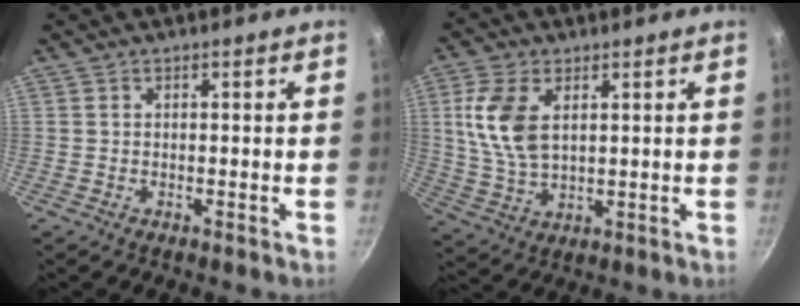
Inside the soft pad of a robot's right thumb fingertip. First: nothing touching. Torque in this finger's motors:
{"motor_torque": [-0.71, 1.02, 0.74, -0.05, 0.11]}